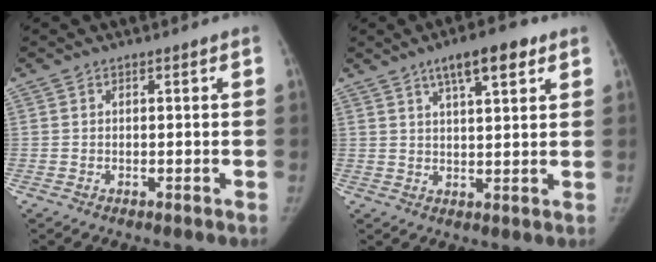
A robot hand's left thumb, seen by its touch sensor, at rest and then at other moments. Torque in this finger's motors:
{"motor_torque": [0.57, -0.19, 1.14, -0.78, 0.06]}